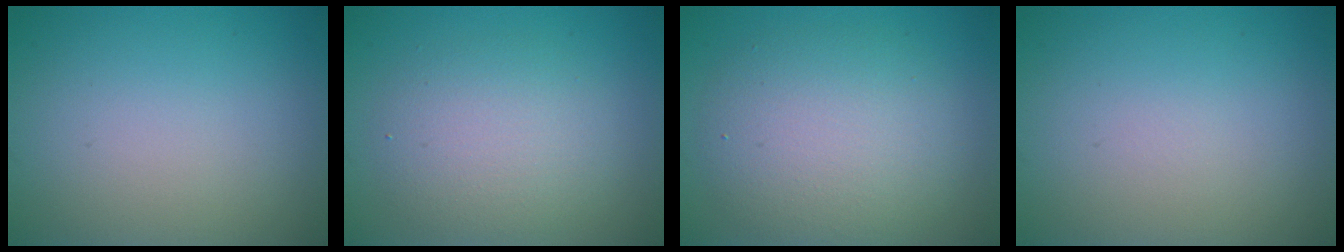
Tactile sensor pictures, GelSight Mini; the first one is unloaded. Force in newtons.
{"total": 4.0, "press": 4.0, "slide": 0.2}
{"total": 6.1, "press": 6.1, "slide": 0.3}
{"total": 0.0}